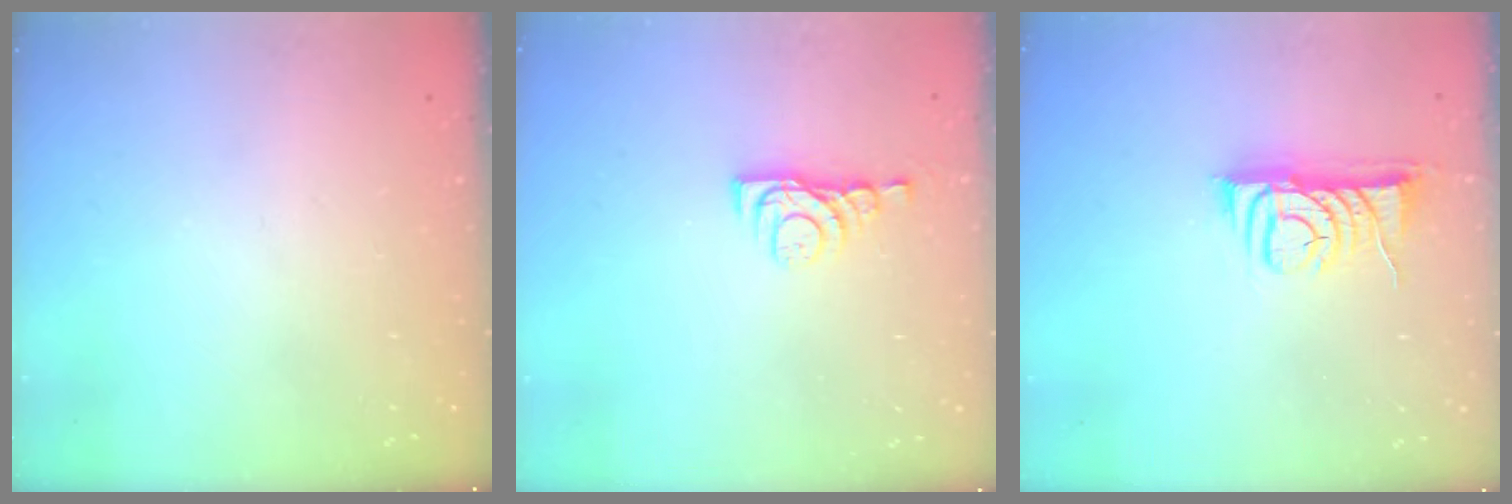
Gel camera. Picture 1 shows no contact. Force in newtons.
{"total": 5.0, "press": 4.9, "slide": 0.7}
{"total": 9.0, "press": 8.9, "slide": 0.5}